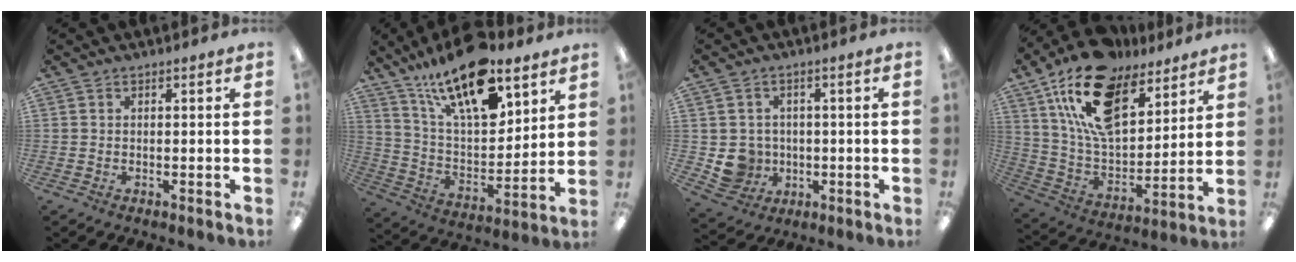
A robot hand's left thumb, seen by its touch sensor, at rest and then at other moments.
{"total": 22.2, "force": [14.9, 8.6, 14.0], "torque": [-0.254, -0.083, 0.256]}
{"total": 6.5, "force": [-0.2, 6.3, 1.5], "torque": [-0.038, 0.005, 0.005]}
{"total": 20.8, "force": [13.2, 10.8, 12.0], "torque": [-0.224, -0.068, 0.236]}